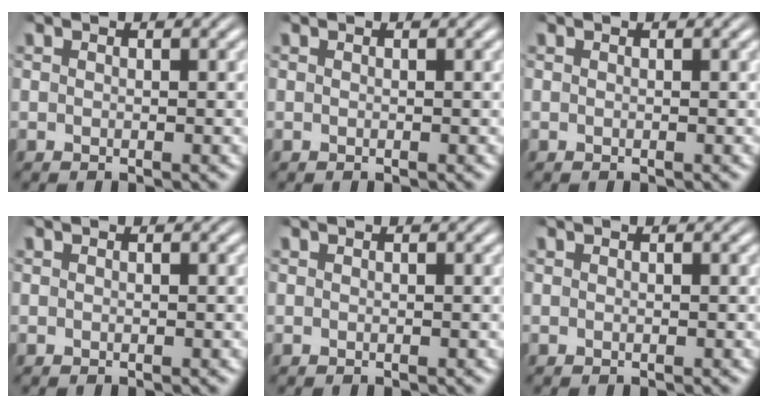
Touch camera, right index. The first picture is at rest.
{"total": 0.0}
{"total": 0.0}
{"total": 0.0}
{"total": 0.0}
{"total": 0.0}